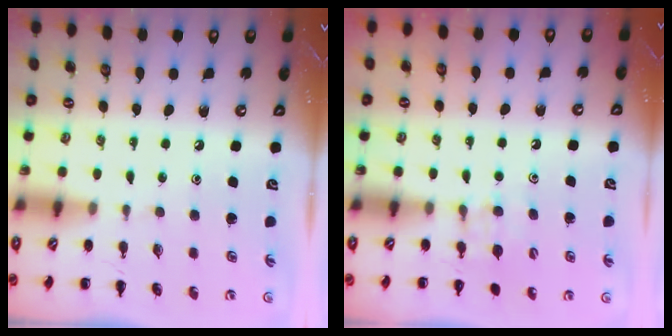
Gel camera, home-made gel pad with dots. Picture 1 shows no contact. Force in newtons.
{"total": 5.3, "press": 5.1, "slide": 1.5}